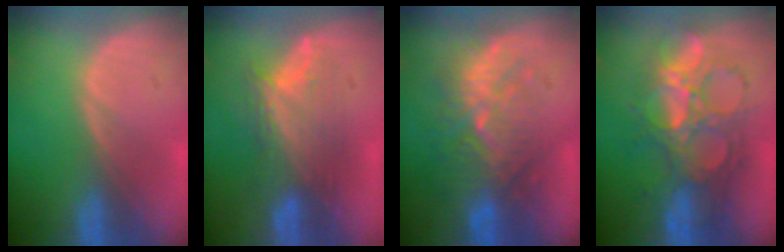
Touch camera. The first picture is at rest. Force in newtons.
{"total": 7.0, "press": 6.8, "slide": 1.7}
{"total": 9.7, "press": 9.1, "slide": 3.2}
{"total": 9.5, "press": 9.5, "slide": 0.2}